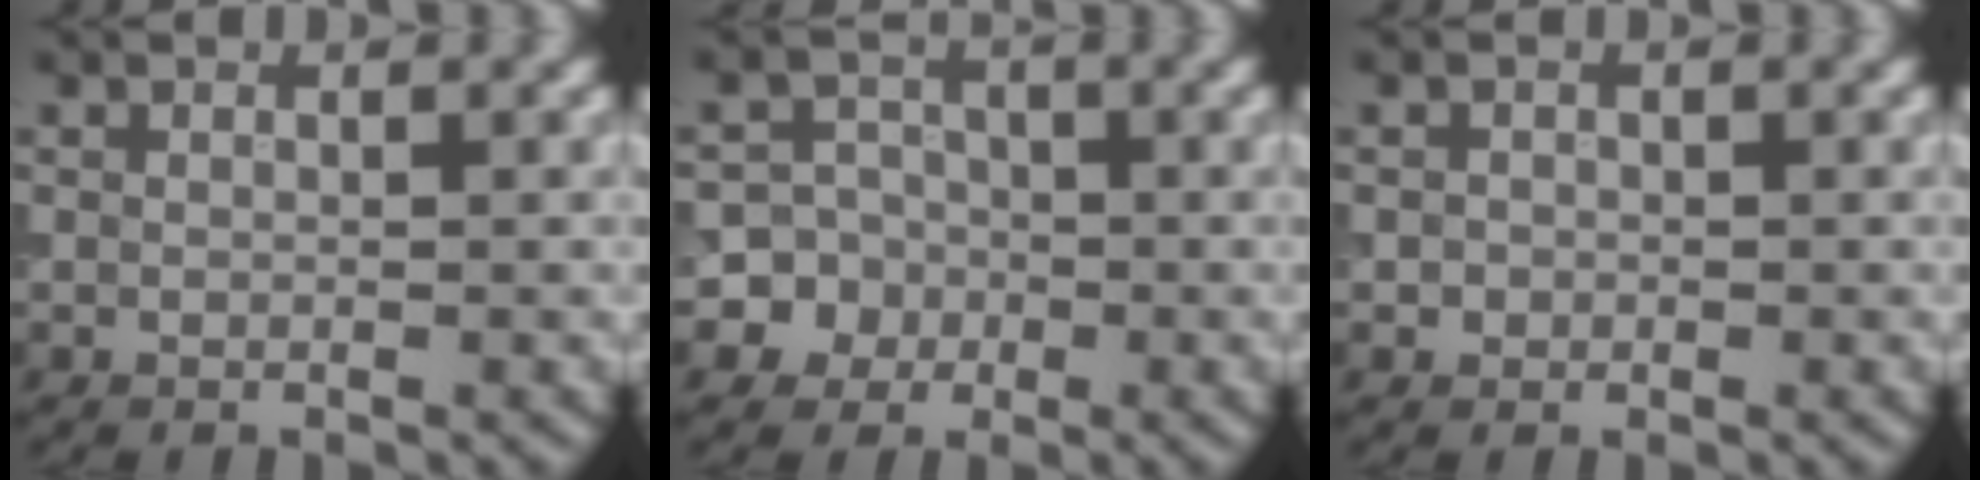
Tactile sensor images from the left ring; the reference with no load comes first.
{"total": 6.3, "force": [-1.9, 6.0, 0.5], "torque": [0.012, 0.009, -0.060]}
{"total": 0.8, "force": [-0.1, 0.8, 0.1], "torque": [0.007, -0.003, -0.003]}